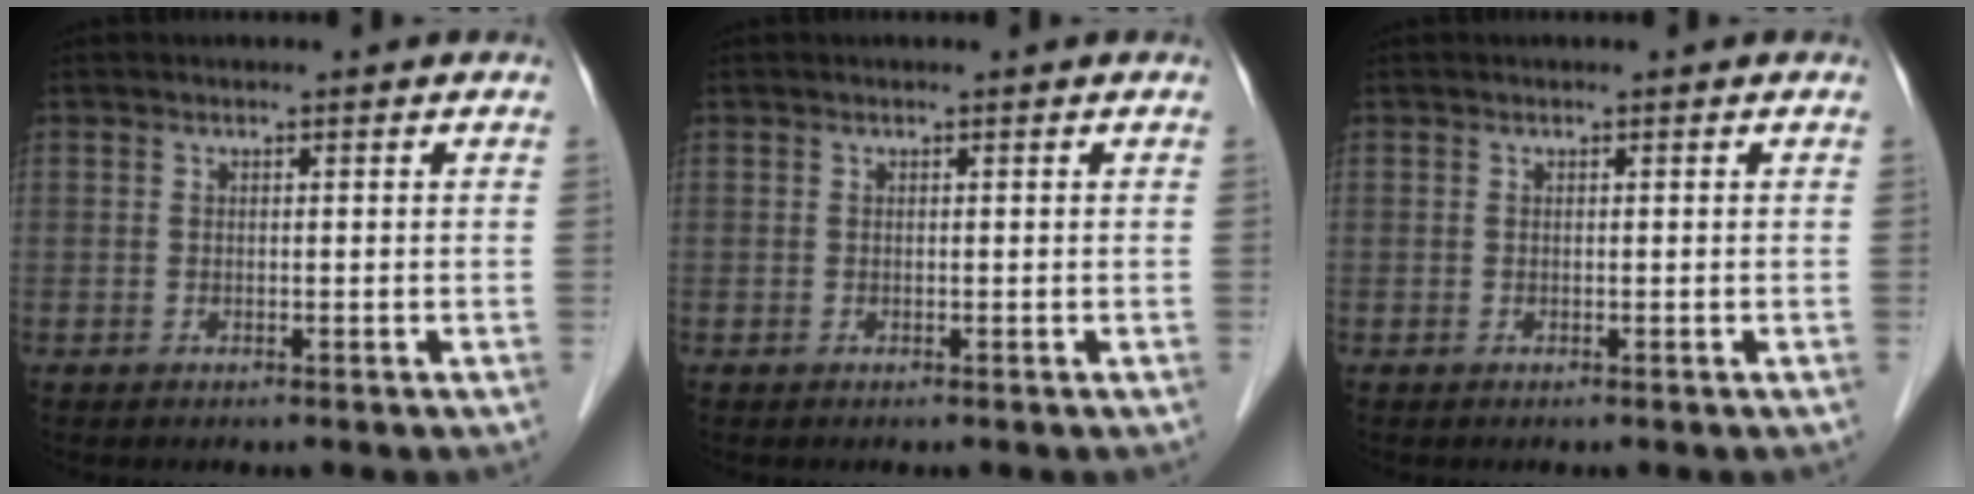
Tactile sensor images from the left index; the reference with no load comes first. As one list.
[{"total": 0.0}, {"total": 0.0}]